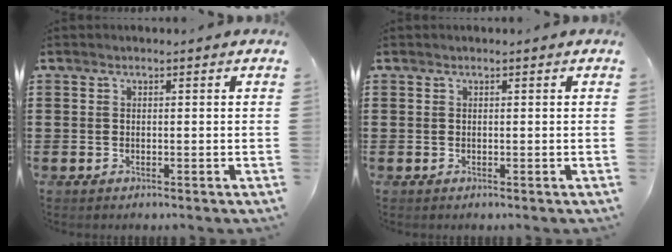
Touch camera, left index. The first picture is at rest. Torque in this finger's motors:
{"motor_torque": [0.46, 0.47, -0.01, 0.01]}